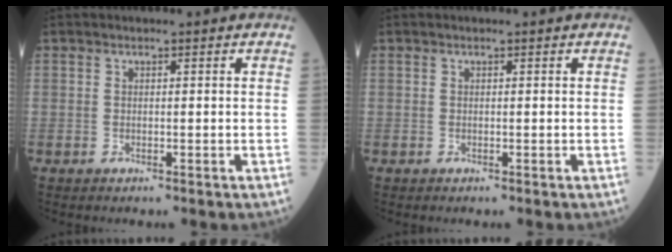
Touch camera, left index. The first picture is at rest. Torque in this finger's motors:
{"motor_torque": [-0.17, 0.21, -0.01, -0.01]}